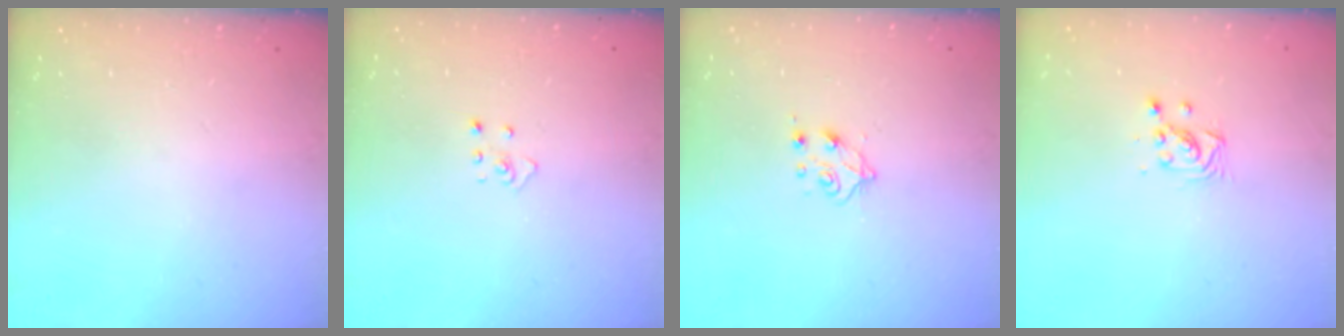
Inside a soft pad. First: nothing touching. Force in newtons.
{"total": 2.9, "press": 2.9, "slide": 0.2}
{"total": 5.5, "press": 5.4, "slide": 0.6}
{"total": 3.8, "press": 3.8, "slide": 0.5}